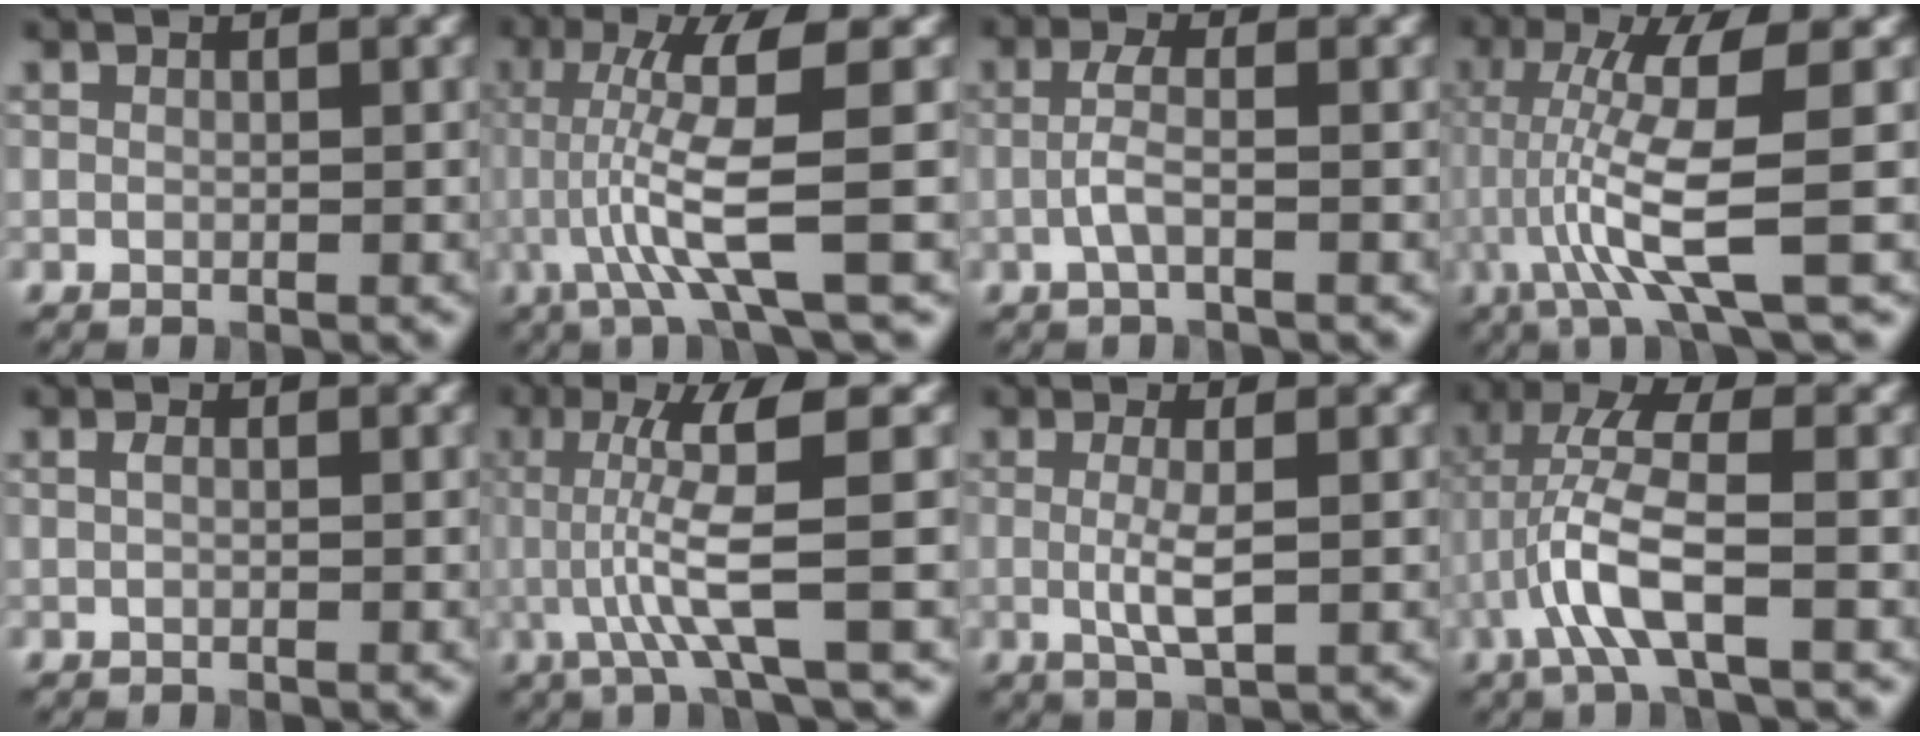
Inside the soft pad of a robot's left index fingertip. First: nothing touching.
{"total": 7.3, "force": [-0.8, 0.8, 7.2], "torque": [-0.138, 0.003, -0.010]}
{"total": 2.2, "force": [-0.4, 0.5, 2.1], "torque": [-0.046, 0.005, -0.013]}
{"total": 8.0, "force": [-1.2, 1.0, 7.9], "torque": [-0.147, 0.000, -0.019]}
{"total": 0.6, "force": [0.1, 0.3, 0.5], "torque": [-0.014, 0.002, 0.001]}
{"total": 6.8, "force": [0.0, 0.9, 6.7], "torque": [-0.128, 0.004, 0.003]}
{"total": 2.9, "force": [0.0, 0.6, 2.9], "torque": [-0.062, -0.005, 0.000]}
{"total": 5.8, "force": [-1.8, 1.1, 5.4], "torque": [-0.117, 0.016, -0.042]}